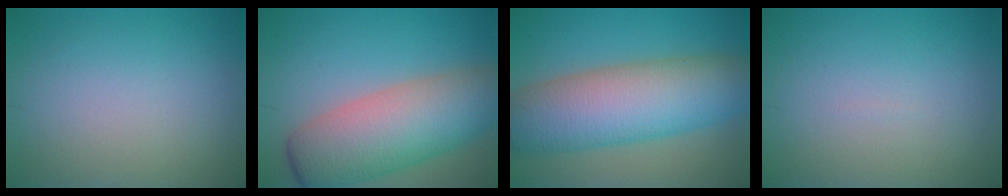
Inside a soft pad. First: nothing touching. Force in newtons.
{"total": 9.9, "press": 9.9, "slide": 0.5}
{"total": 11.1, "press": 11.1, "slide": 0.6}
{"total": 0.0}